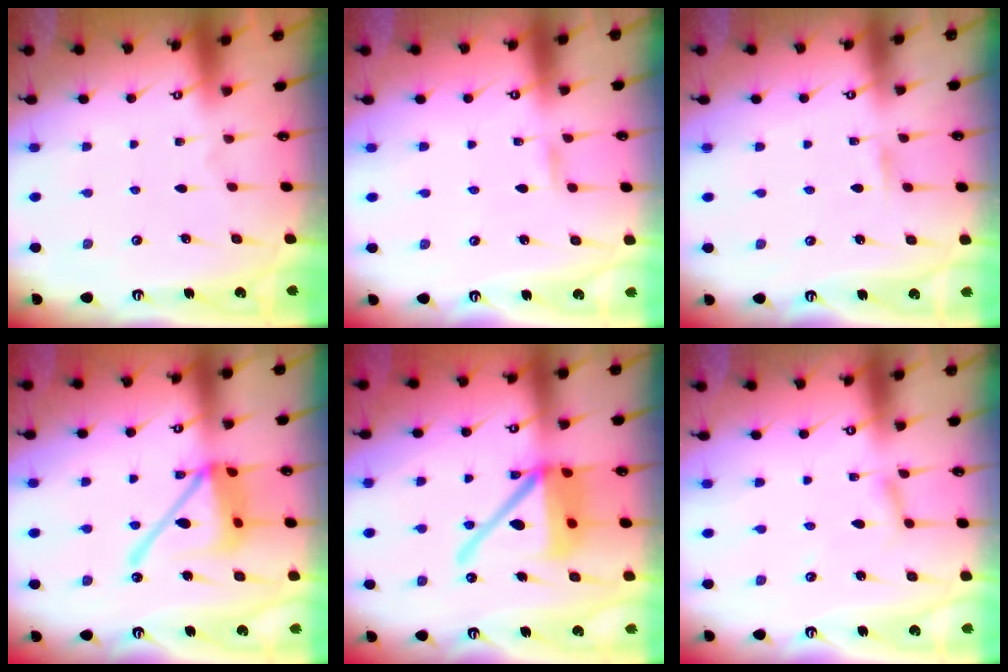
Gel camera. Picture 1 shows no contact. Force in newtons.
{"total": 3.0, "press": 3.0, "slide": 0.2}
{"total": 1.3, "press": 1.3, "slide": 0.1}
{"total": 16.9, "press": 16.8, "slide": 1.7}
{"total": 17.2, "press": 17.0, "slide": 2.7}
{"total": 2.2, "press": 2.2, "slide": 0.3}